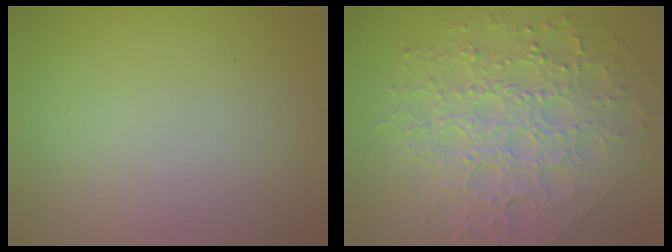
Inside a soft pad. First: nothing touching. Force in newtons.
{"total": 8.4, "press": 6.1, "slide": 5.8}